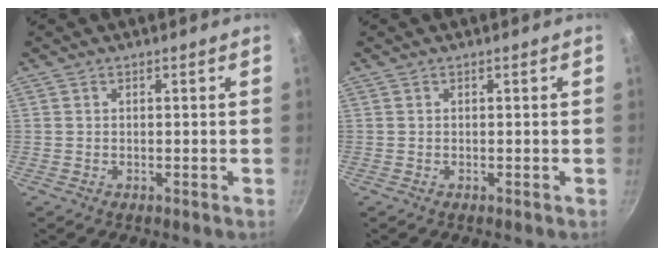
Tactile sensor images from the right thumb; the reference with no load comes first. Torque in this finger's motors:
{"motor_torque": [0.00, 0.00, 0.05, -0.04, 0.00]}